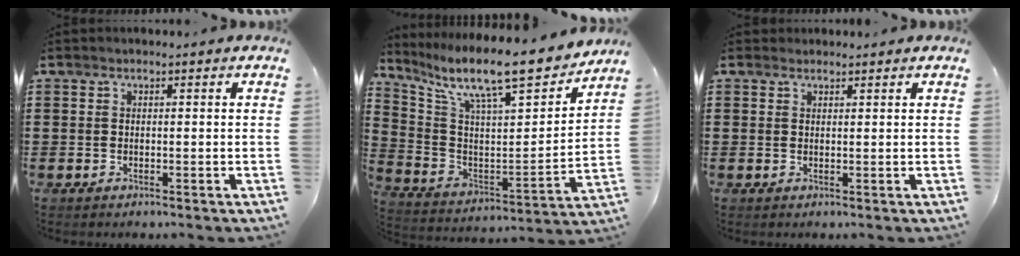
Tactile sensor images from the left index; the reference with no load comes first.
{"total": 12.3, "force": [10.1, 1.6, 6.9], "torque": [-0.149, -0.079, 0.164]}
{"total": 1.0, "force": [0.9, 0.3, 0.1], "torque": [-0.003, 0.001, 0.019]}